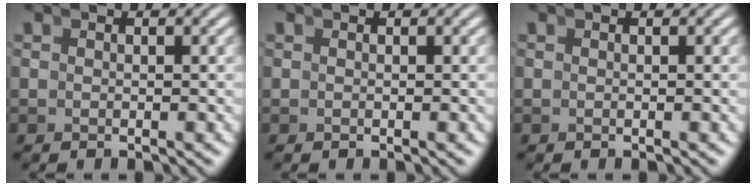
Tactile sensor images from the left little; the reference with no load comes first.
{"total": 0.0}
{"total": 0.0}